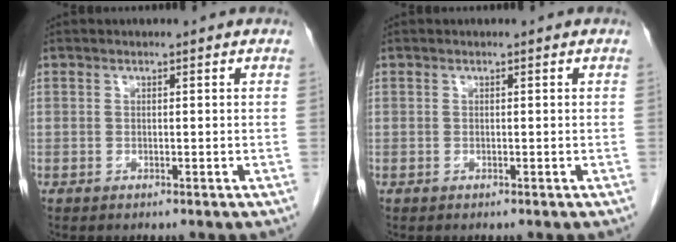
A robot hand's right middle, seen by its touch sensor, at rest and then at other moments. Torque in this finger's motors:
{"motor_torque": [-0.06, -0.01, 0.00, -0.01]}